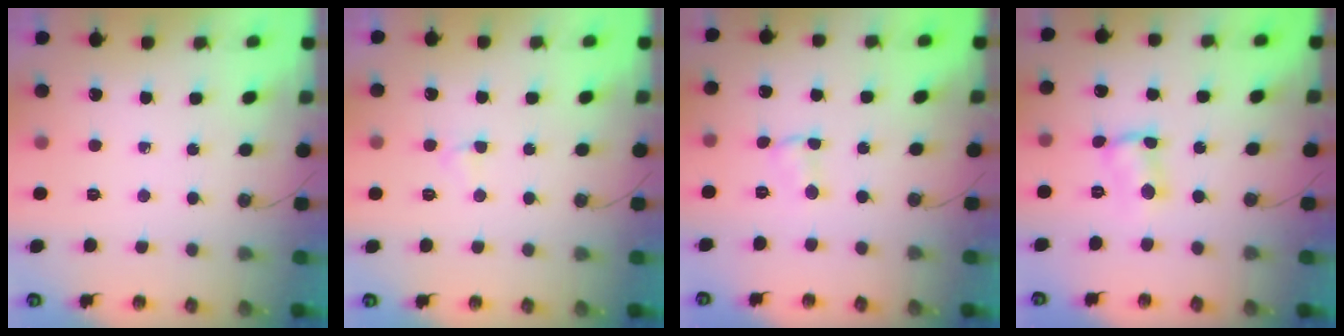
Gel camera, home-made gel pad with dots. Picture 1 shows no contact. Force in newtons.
{"total": 3.0, "press": 3.0, "slide": 0.3}
{"total": 3.2, "press": 1.0, "slide": 3.0}
{"total": 2.7, "press": 2.7, "slide": 0.1}